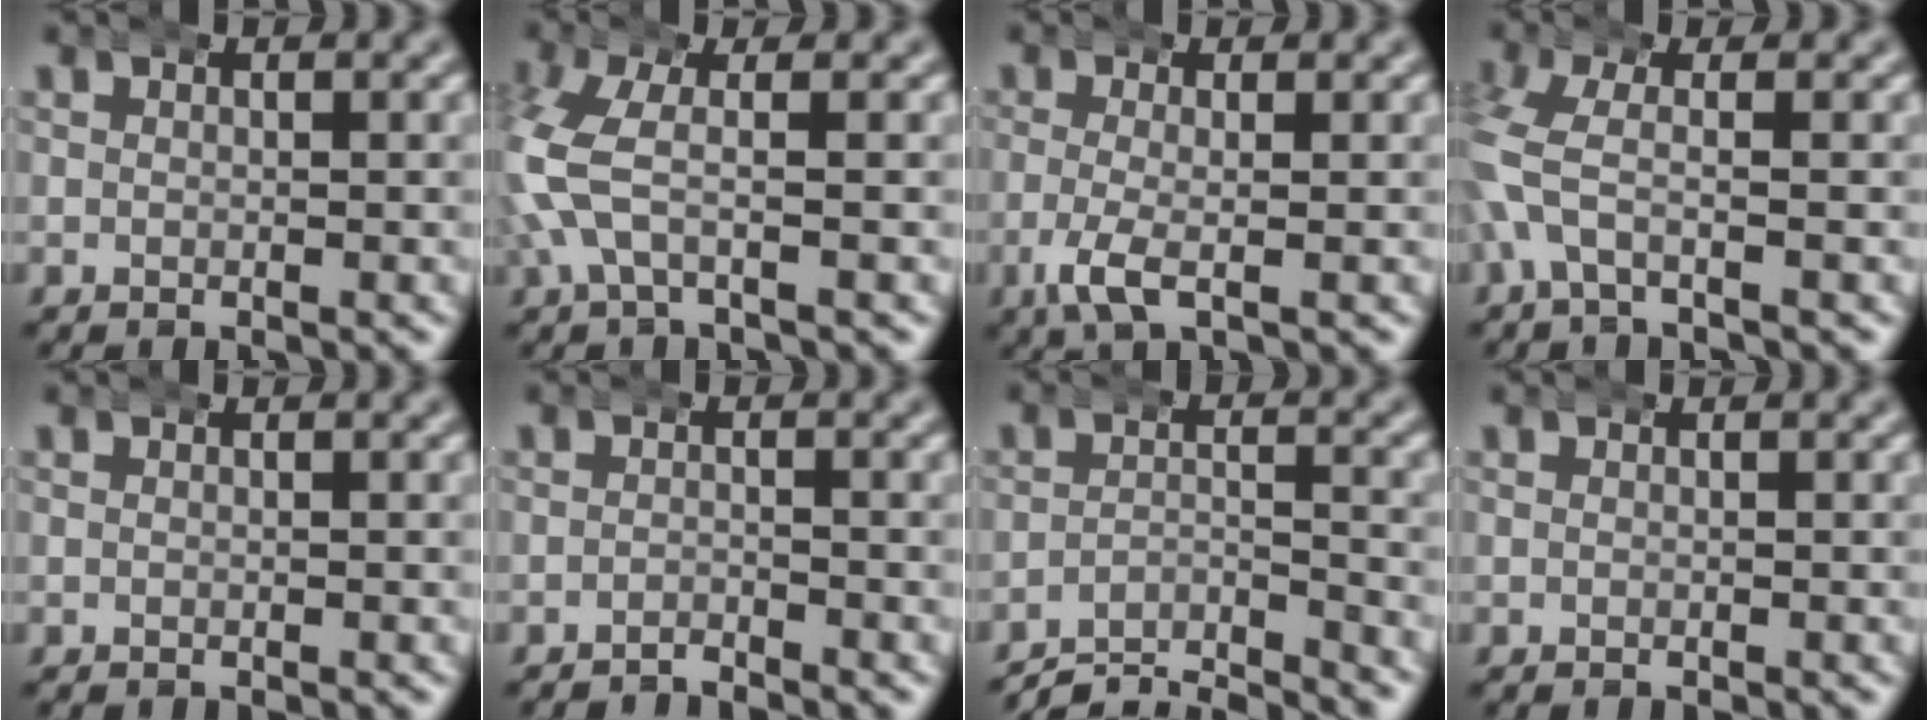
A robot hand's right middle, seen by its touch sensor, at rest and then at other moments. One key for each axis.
{"total": 4.7, "fx": 0.0, "fy": 2.9, "fz": 3.7, "tx": -0.104, "ty": -0.006, "tz": -0.003}
{"total": 3.3, "fx": -1.4, "fy": 1.0, "fz": 2.8, "tx": -0.068, "ty": -0.011, "tz": -0.021}
{"total": 3.2, "fx": -0.1, "fy": 1.7, "fz": 2.7, "tx": -0.080, "ty": -0.007, "tz": -0.004}
{"total": 0.0}
{"total": 2.0, "fx": -1.9, "fy": 0.1, "fz": -0.1, "tx": 0.001, "ty": -0.008, "tz": -0.035}
{"total": 7.8, "fx": -7.2, "fy": 1.9, "fz": 2.1, "tx": -0.020, "ty": -0.021, "tz": -0.119}
{"total": 0.0}